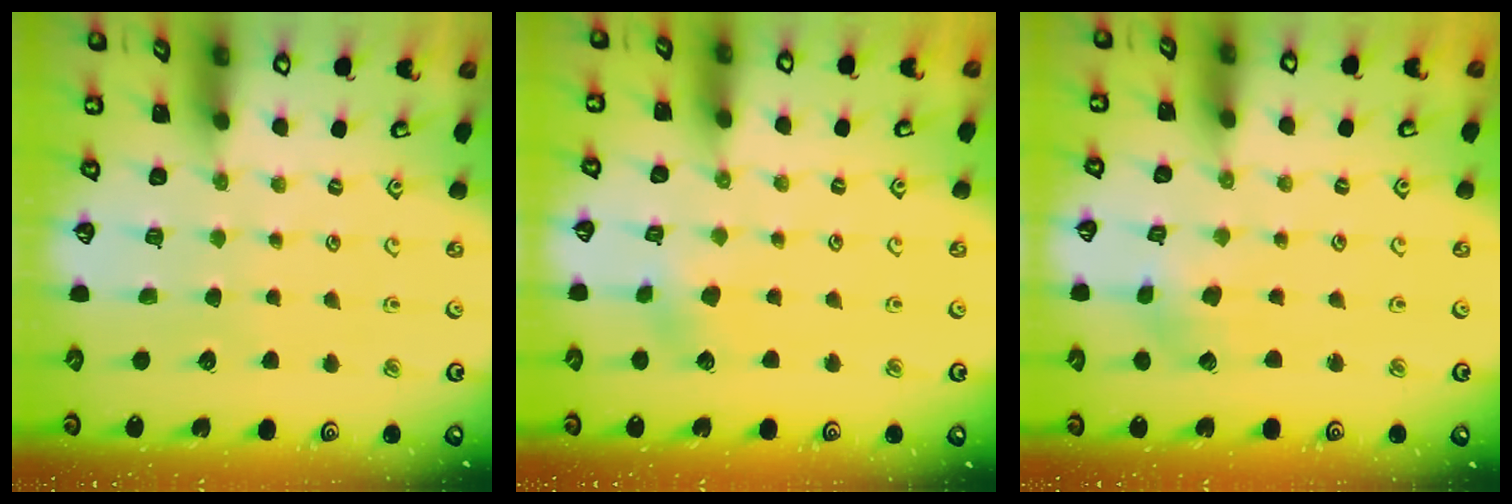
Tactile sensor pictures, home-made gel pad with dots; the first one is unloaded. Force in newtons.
{"total": 2.9, "press": 2.9, "slide": 0.4}
{"total": 2.3, "press": 2.3, "slide": 0.3}